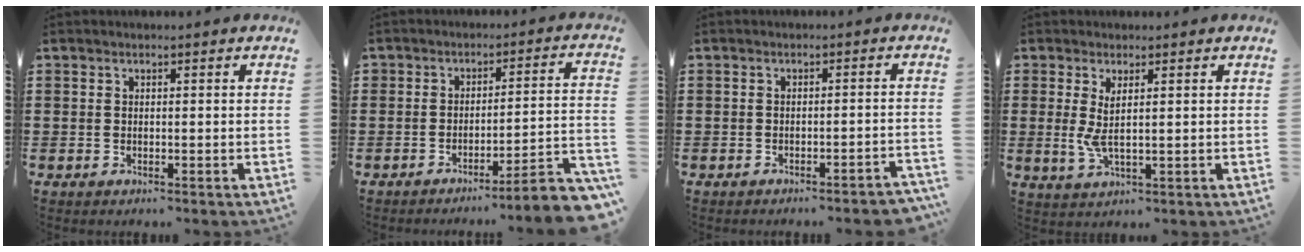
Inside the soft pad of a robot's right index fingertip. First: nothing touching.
{"total": 5.2, "force": [-4.3, -0.1, 2.9], "torque": [-0.047, -0.015, -0.086]}
{"total": 1.6, "force": [-1.5, -0.1, 0.6], "torque": [-0.012, -0.001, -0.029]}
{"total": 3.2, "force": [0.8, 0.6, 3.0], "torque": [-0.069, -0.006, 0.013]}